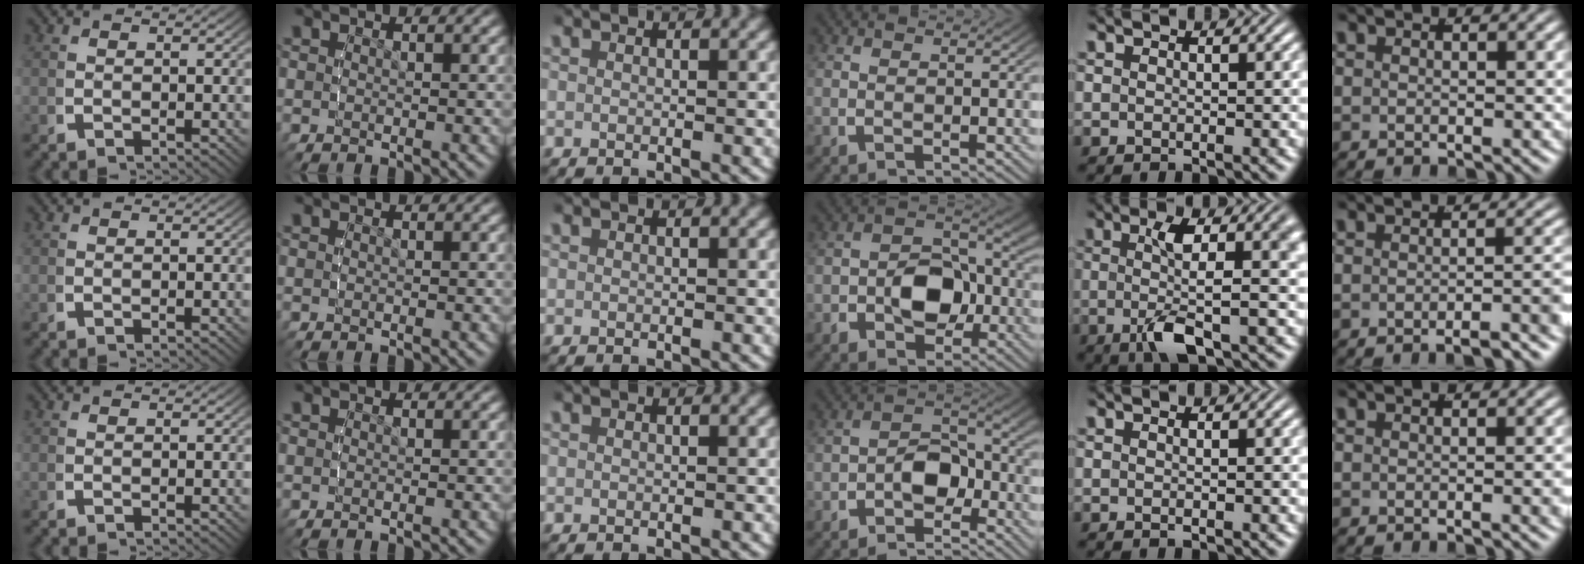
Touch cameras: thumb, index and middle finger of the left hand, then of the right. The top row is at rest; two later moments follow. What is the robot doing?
{"motion": "lift_and_place", "object": "stress ball aka squeeze ball"}